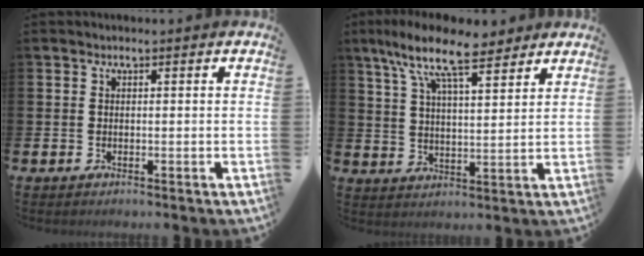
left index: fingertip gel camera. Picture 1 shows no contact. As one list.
[{"total": 10.9, "force": [8.9, 2.8, 5.7], "torque": [-0.124, -0.032, 0.158]}]